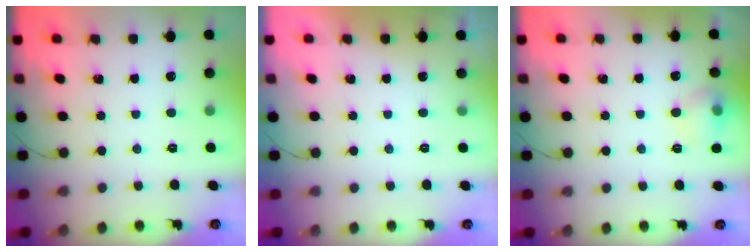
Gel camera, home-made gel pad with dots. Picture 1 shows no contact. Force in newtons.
{"total": 0.0}
{"total": 8.4, "press": 8.3, "slide": 1.1}